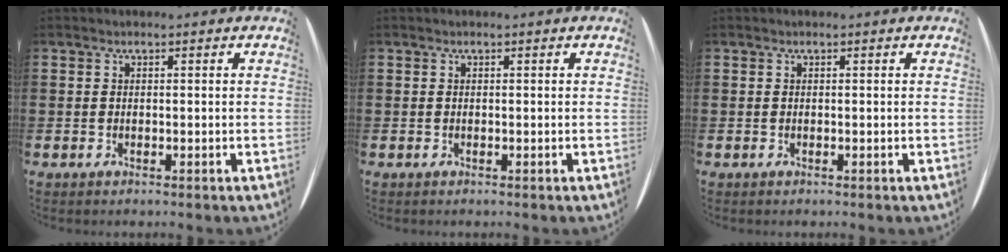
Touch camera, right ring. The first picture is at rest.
{"total": 0.0}
{"total": 0.0}